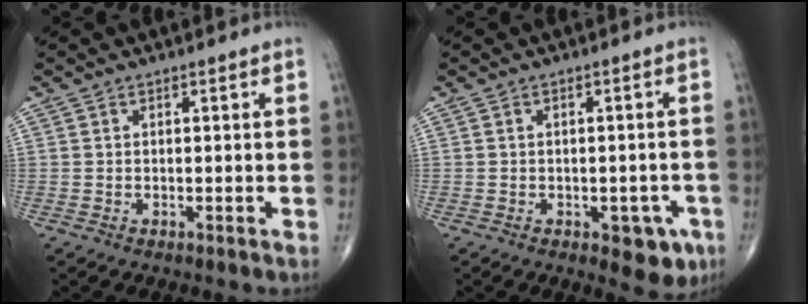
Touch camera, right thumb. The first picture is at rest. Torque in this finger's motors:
{"motor_torque": [0.55, 0.73, -0.01, -0.20, 0.01]}